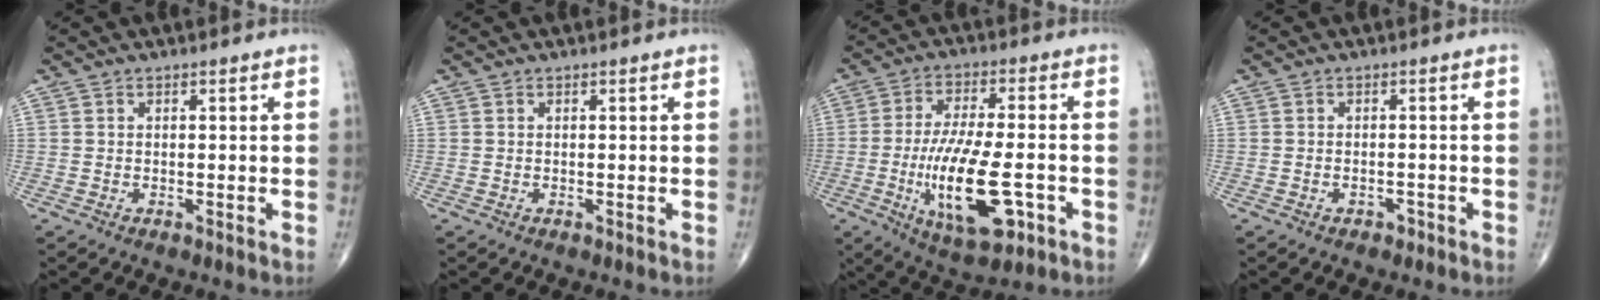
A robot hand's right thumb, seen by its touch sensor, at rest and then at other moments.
{"total": 0.0}
{"total": 14.5, "force": [-4.3, 5.4, 12.8], "torque": [-0.216, 0.006, -0.060]}
{"total": 1.4, "force": [-0.9, 1.0, 0.6], "torque": [-0.009, 0.006, -0.012]}